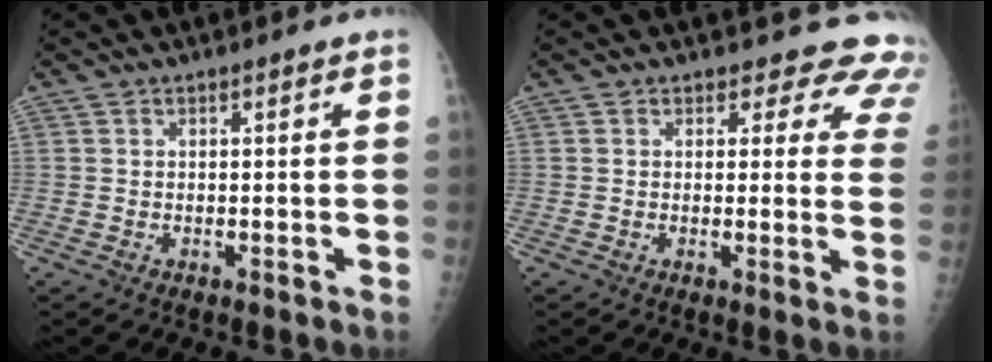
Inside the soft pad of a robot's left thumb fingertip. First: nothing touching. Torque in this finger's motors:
{"motor_torque": [-0.07, 0.36, -0.06, -0.22, 0.03]}